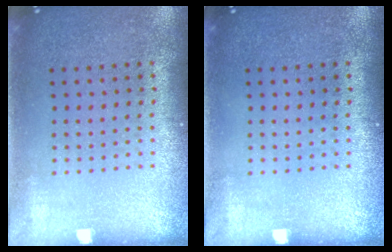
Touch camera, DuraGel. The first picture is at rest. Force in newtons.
{"total": 0.0}